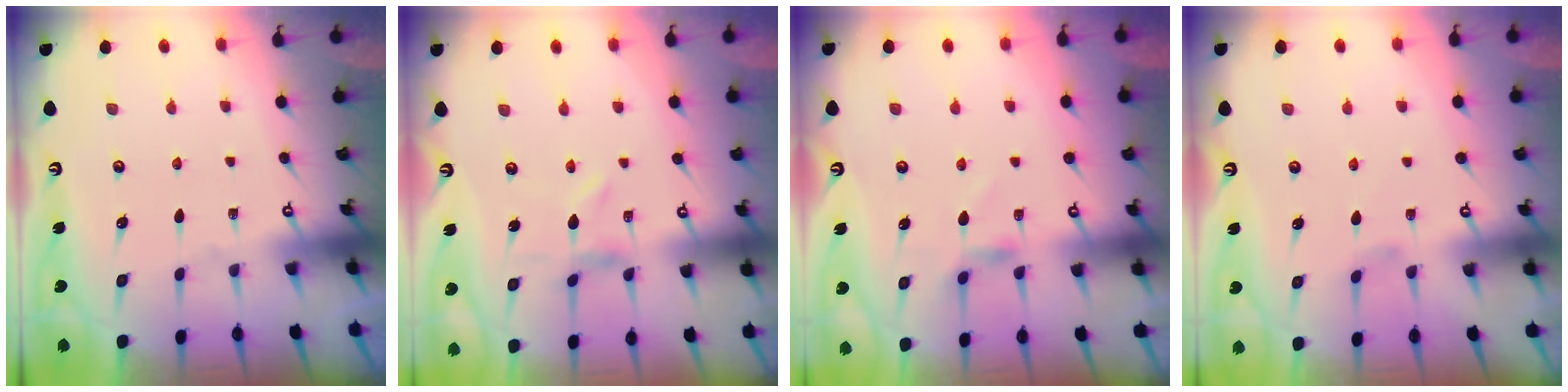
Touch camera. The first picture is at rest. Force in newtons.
{"total": 0.5, "press": 0.4, "slide": 0.3}
{"total": 5.3, "press": 5.3, "slide": 0.3}
{"total": 1.0, "press": 0.9, "slide": 0.4}